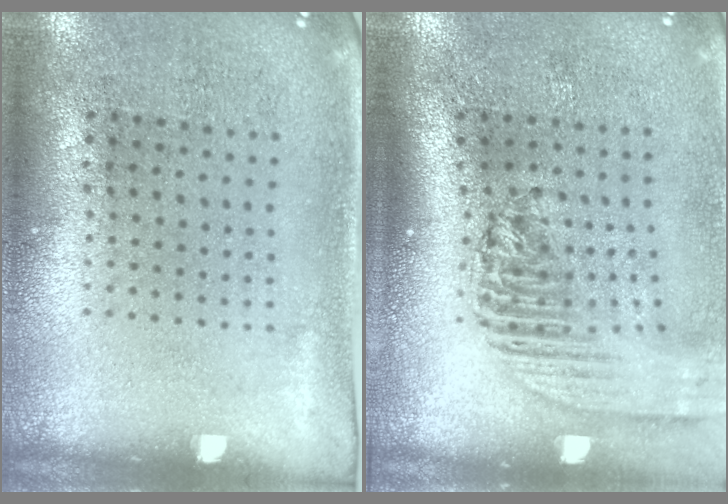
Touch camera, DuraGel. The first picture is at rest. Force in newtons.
{"total": 2.3, "press": 1.7, "slide": 1.5}